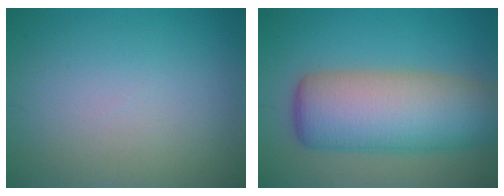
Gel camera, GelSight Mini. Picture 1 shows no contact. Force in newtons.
{"total": 10.6, "press": 10.6, "slide": 0.6}